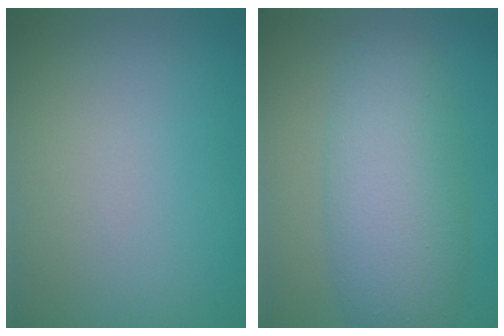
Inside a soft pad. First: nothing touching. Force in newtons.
{"total": 7.2, "press": 7.2, "slide": 0.1}